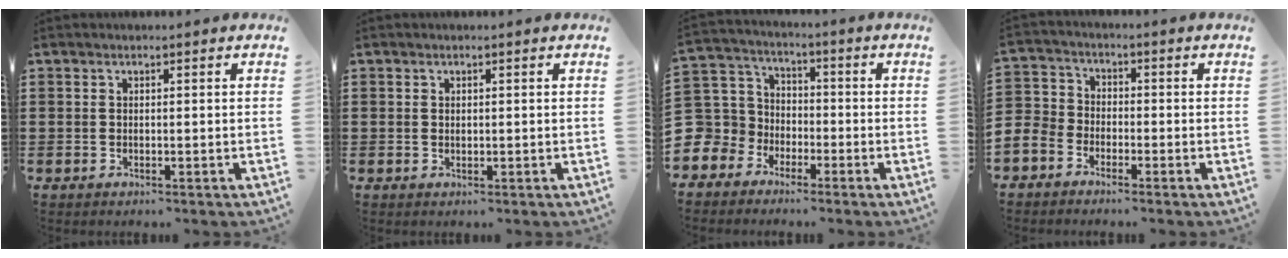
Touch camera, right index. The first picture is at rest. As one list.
[{"total": 0.5, "force": [0.3, 0.4, 0.1], "torque": [-0.003, 0.002, 0.007]}, {"total": 6.7, "force": [-2.0, 6.4, 0.3], "torque": [-0.066, -0.004, -0.048]}, {"total": 3.8, "force": [-2.9, 2.5, 0.2], "torque": [-0.038, -0.004, -0.070]}]